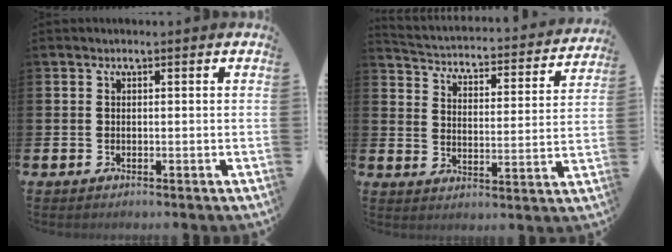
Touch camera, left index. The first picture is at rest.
{"total": 3.1, "force": [2.9, 0.8, 0.7], "torque": [-0.035, -0.037, 0.037]}